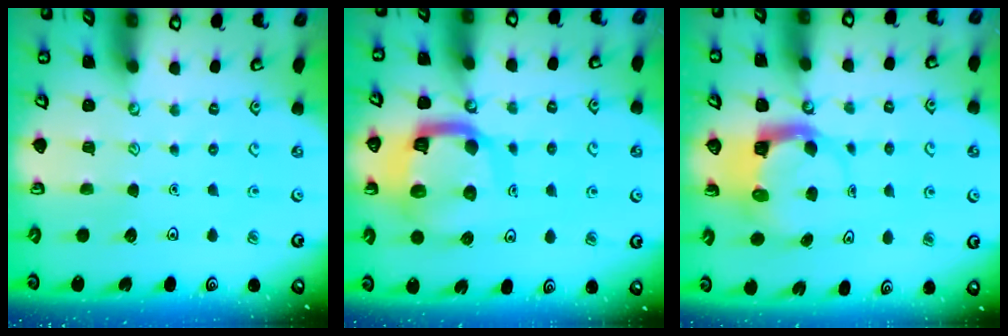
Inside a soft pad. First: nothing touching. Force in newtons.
{"total": 13.2, "press": 13.1, "slide": 1.5}
{"total": 4.0, "press": 4.0, "slide": 0.3}